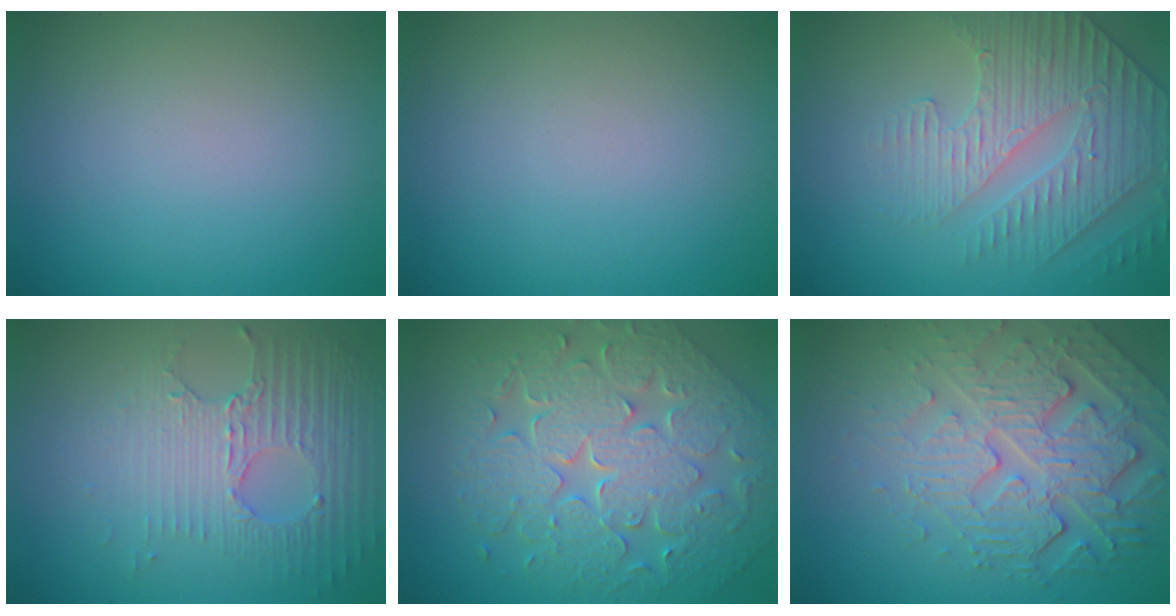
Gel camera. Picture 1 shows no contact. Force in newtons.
{"total": 0.0}
{"total": 4.0, "press": 3.8, "slide": 1.2}
{"total": 5.2, "press": 3.3, "slide": 4.1}
{"total": 9.5, "press": 6.7, "slide": 6.6}
{"total": 6.9, "press": 5.1, "slide": 4.7}